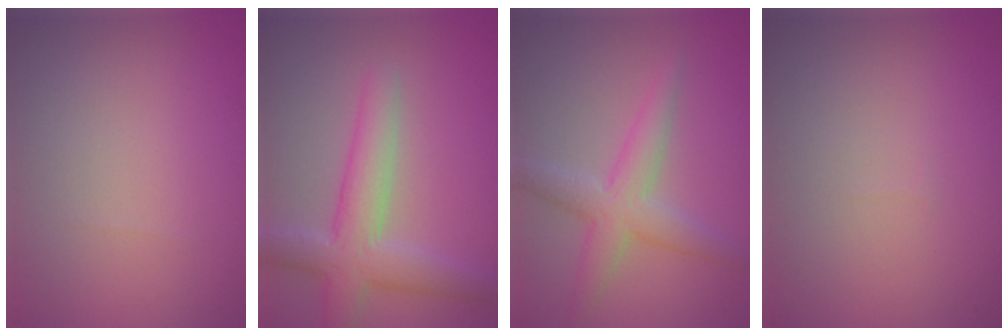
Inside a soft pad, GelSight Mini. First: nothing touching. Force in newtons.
{"total": 5.4, "press": 5.4, "slide": 0.2}
{"total": 4.0, "press": 4.0, "slide": 0.1}
{"total": 0.0}